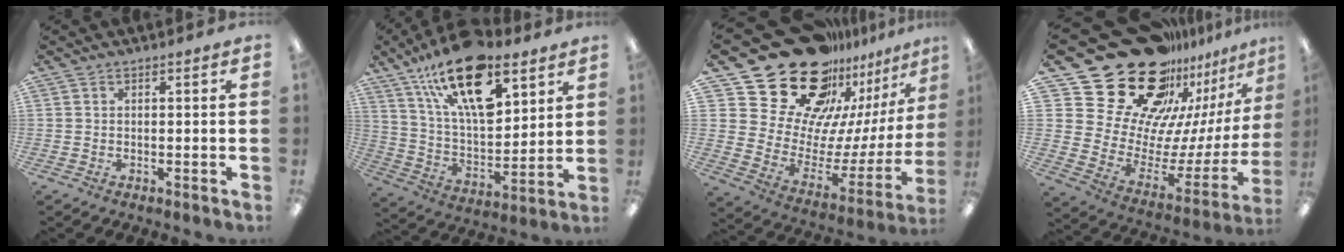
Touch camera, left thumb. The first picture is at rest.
{"total": 23.0, "force": [14.0, 10.0, 15.3], "torque": [-0.271, -0.071, 0.238]}
{"total": 31.3, "force": [21.9, 16.9, 14.8], "torque": [-0.240, -0.174, 0.428]}
{"total": 33.7, "force": [22.1, 18.7, 17.2], "torque": [-0.260, -0.188, 0.442]}